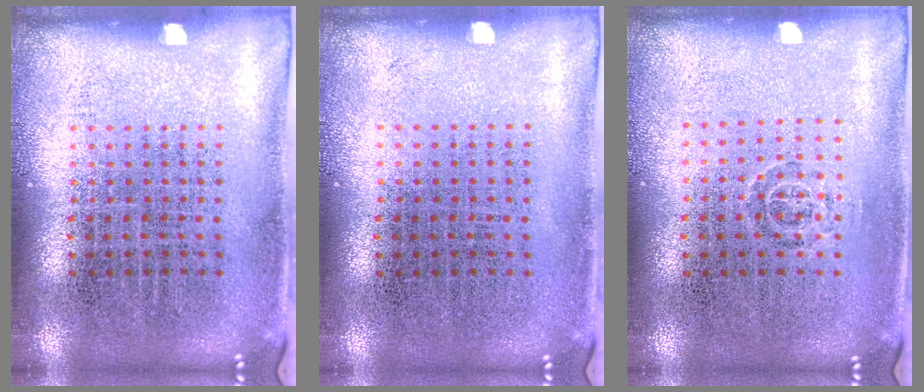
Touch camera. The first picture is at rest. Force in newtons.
{"total": 0.0}
{"total": 0.7, "press": 0.5, "slide": 0.5}